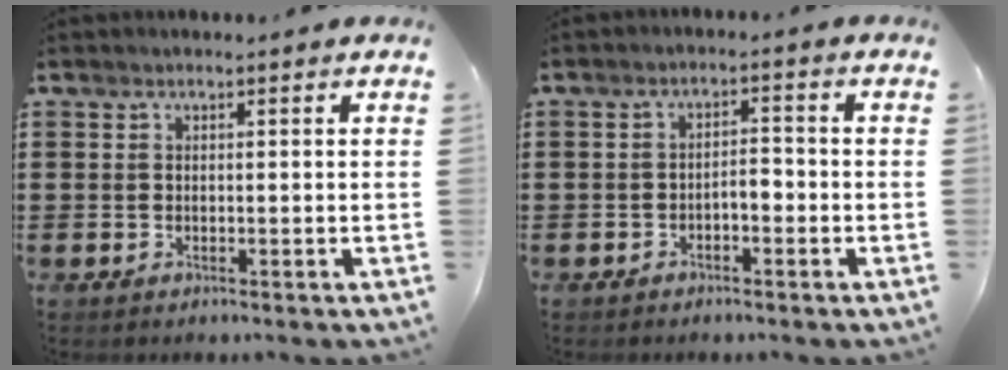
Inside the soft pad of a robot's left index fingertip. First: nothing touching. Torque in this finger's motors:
{"motor_torque": [0.06, 0.04, 0.13, 0.03]}